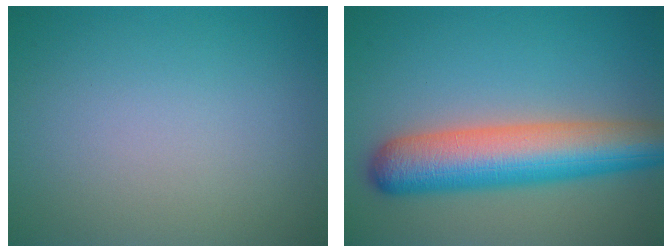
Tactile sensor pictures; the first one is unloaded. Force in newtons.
{"total": 8.9, "press": 8.8, "slide": 0.3}